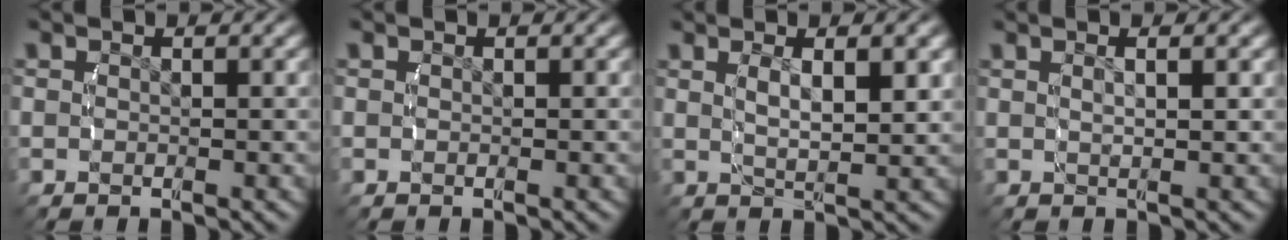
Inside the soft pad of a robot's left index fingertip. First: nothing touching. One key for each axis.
{"total": 0.0}
{"total": 3.5, "fx": 0.9, "fy": 0.5, "fz": 3.3, "tx": -0.057, "ty": -0.005, "tz": 0.027}
{"total": 1.7, "fx": 0.5, "fy": -0.3, "fz": 1.6, "tx": -0.021, "ty": 0.000, "tz": 0.016}